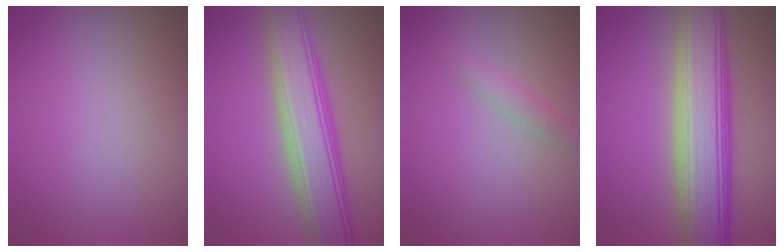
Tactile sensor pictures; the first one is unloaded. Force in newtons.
{"total": 7.4, "press": 7.4, "slide": 0.4}
{"total": 1.4, "press": 1.4, "slide": 0.1}
{"total": 10.1, "press": 10.1, "slide": 0.4}